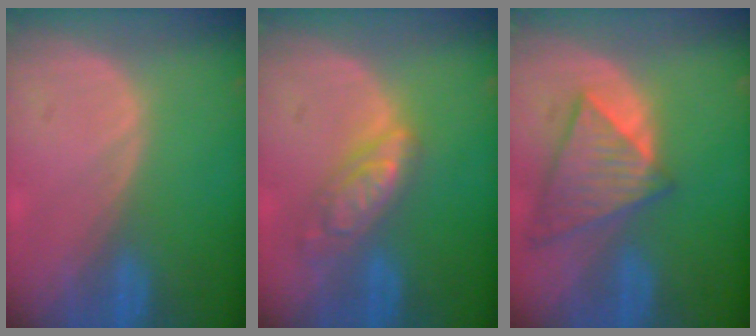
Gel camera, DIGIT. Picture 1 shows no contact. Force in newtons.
{"total": 6.2, "press": 5.4, "slide": 3.0}
{"total": 8.4, "press": 7.4, "slide": 4.1}